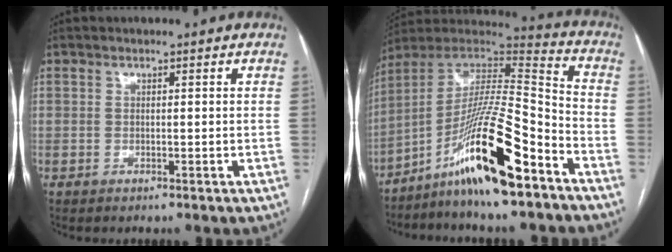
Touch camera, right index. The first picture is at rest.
{"total": 18.9, "force": [-11.1, 1.5, 15.3], "torque": [-0.294, -0.007, -0.197]}